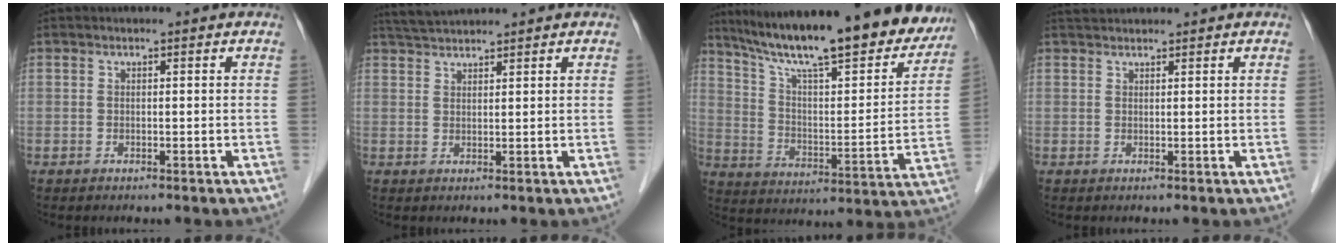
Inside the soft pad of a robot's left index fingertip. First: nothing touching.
{"total": 3.7, "force": [3.6, -0.3, 0.8], "torque": [-0.021, 0.021, 0.072]}
{"total": 24.4, "force": [20.7, 4.2, 12.1], "torque": [-0.188, -0.016, 0.287]}
{"total": 2.0, "force": [1.9, 0.1, 0.3], "torque": [-0.007, 0.021, 0.038]}